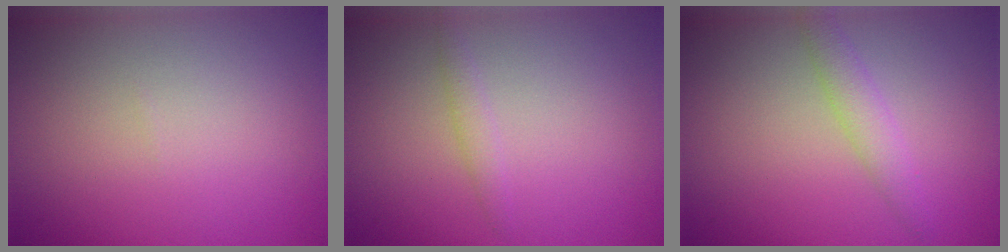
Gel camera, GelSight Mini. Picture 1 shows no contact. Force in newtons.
{"total": 1.0, "press": 1.0, "slide": 0.1}
{"total": 2.2, "press": 2.2, "slide": 0.2}